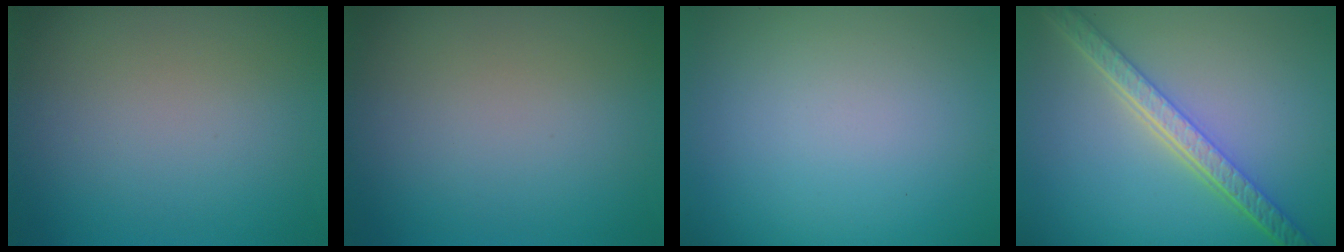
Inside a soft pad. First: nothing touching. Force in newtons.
{"total": 0.0}
{"total": 0.0}
{"total": 5.6, "press": 4.3, "slide": 3.6}